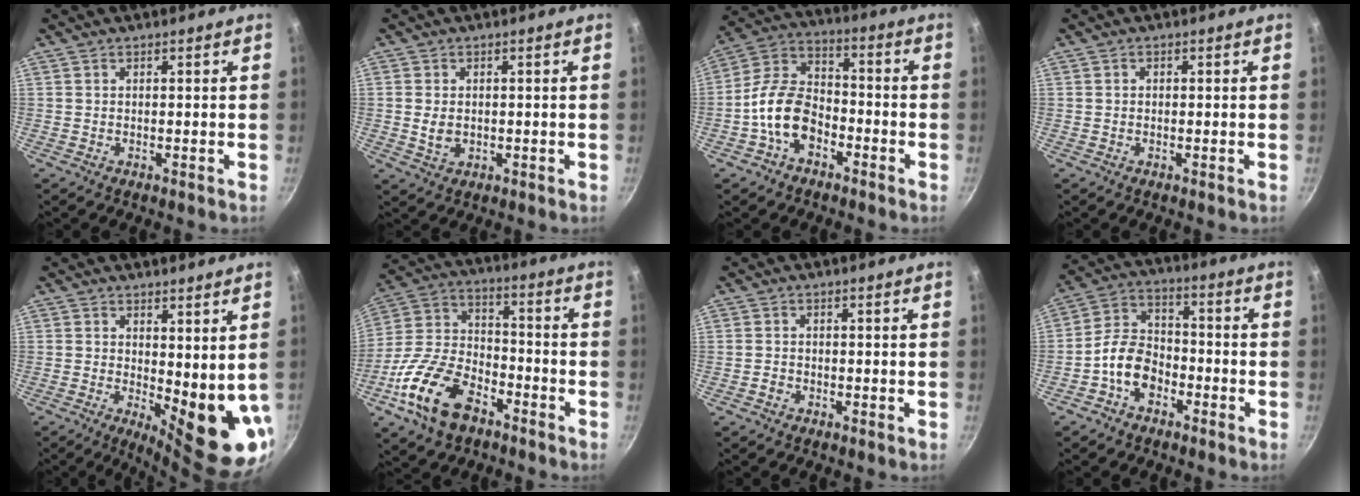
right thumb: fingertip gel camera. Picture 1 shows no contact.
{"total": 3.6, "force": [-0.1, 2.7, 2.4], "torque": [-0.040, -0.001, 0.002]}
{"total": 12.0, "force": [-4.8, 8.1, 7.3], "torque": [-0.106, 0.050, -0.106]}
{"total": 0.6, "force": [-0.1, 0.5, 0.3], "torque": [-0.005, 0.005, 0.000]}
{"total": 10.4, "force": [0.7, 4.0, 9.6], "torque": [-0.104, -0.029, 0.019]}
{"total": 18.1, "force": [-9.5, 10.6, 11.2], "torque": [-0.199, 0.060, -0.188]}
{"total": 1.5, "force": [-0.9, 1.1, 0.4], "torque": [-0.006, 0.009, -0.014]}
{"total": 9.5, "force": [-4.3, 6.8, 5.1], "torque": [-0.066, 0.046, -0.092]}